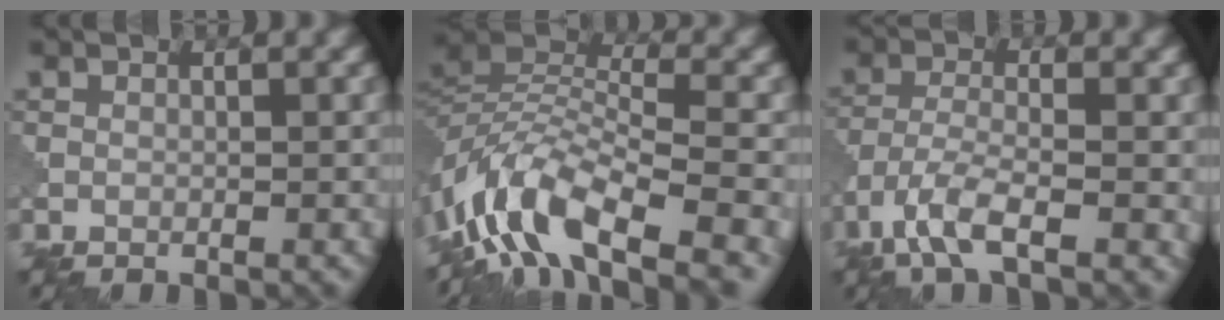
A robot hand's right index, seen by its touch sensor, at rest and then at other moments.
{"total": 10.6, "force": [-6.4, 4.5, 7.1], "torque": [-0.126, 0.005, -0.137]}
{"total": 5.4, "force": [-3.0, 1.6, 4.2], "torque": [-0.095, -0.005, -0.068]}